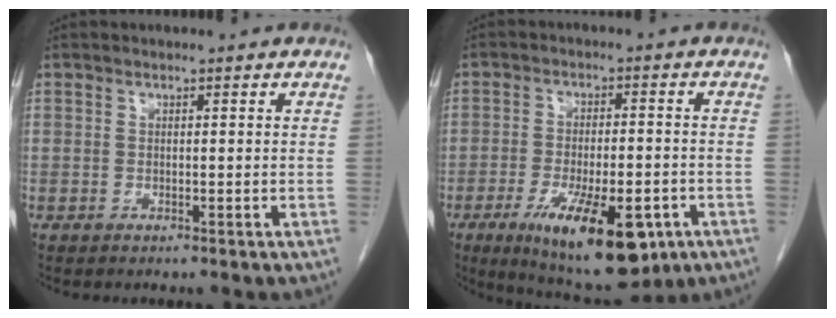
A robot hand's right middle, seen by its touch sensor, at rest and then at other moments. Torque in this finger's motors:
{"motor_torque": [1.76, -0.38, 0.40, 0.16]}